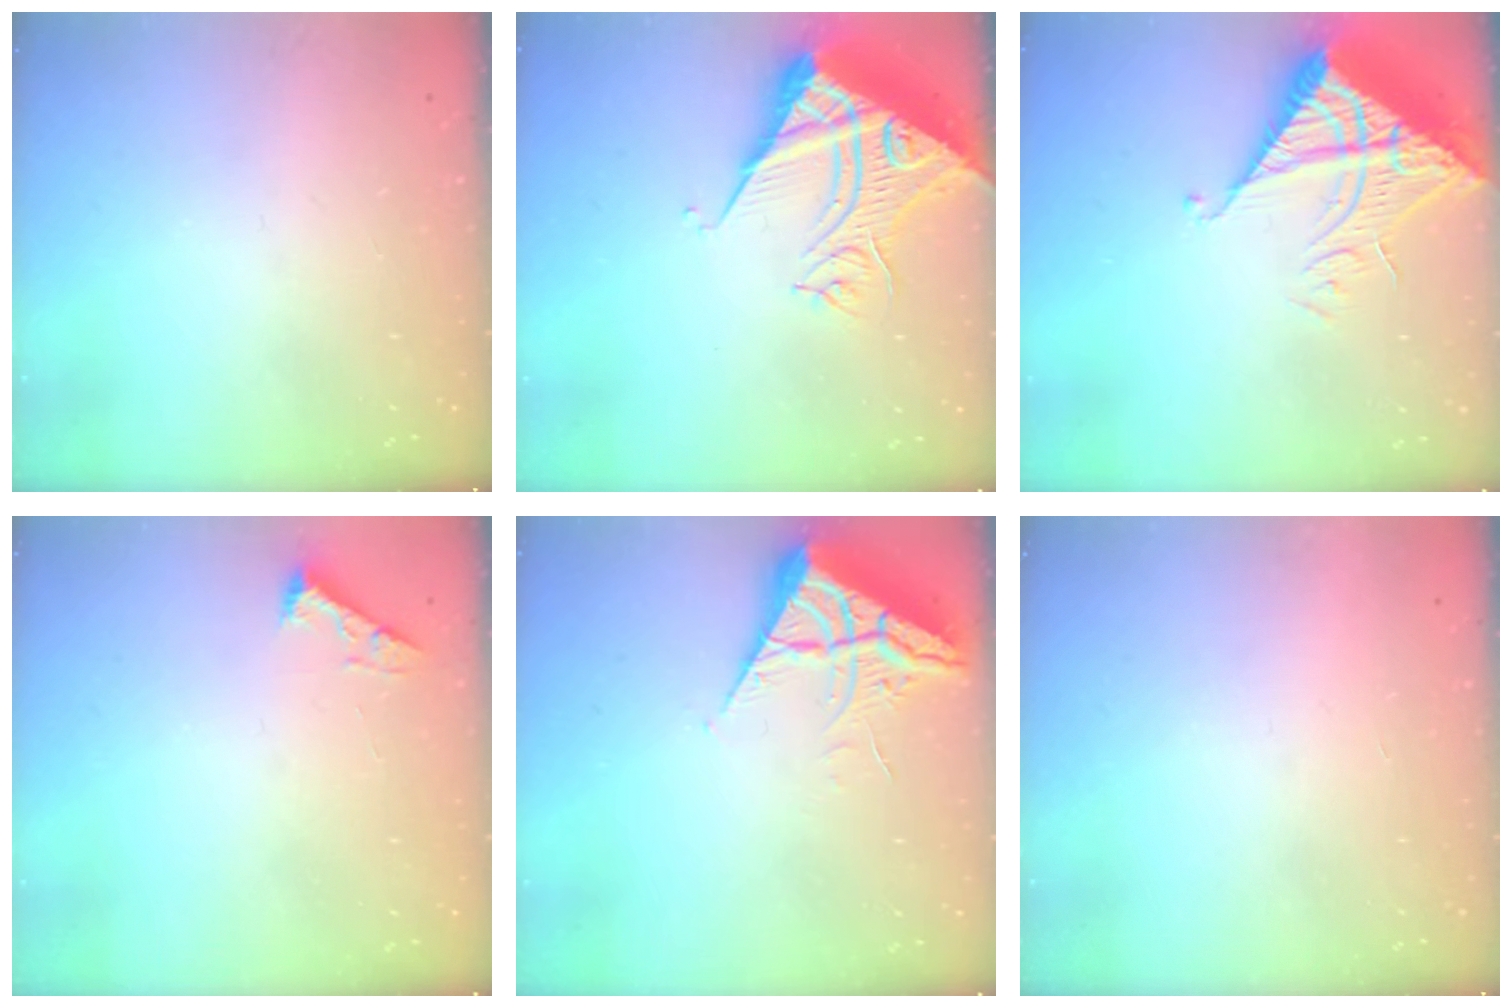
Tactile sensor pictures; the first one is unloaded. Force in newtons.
{"total": 12.0, "press": 11.9, "slide": 0.7}
{"total": 12.1, "press": 12.0, "slide": 1.3}
{"total": 2.5, "press": 2.5, "slide": 0.3}
{"total": 6.5, "press": 6.4, "slide": 0.7}
{"total": 1.7, "press": 1.7, "slide": 0.1}